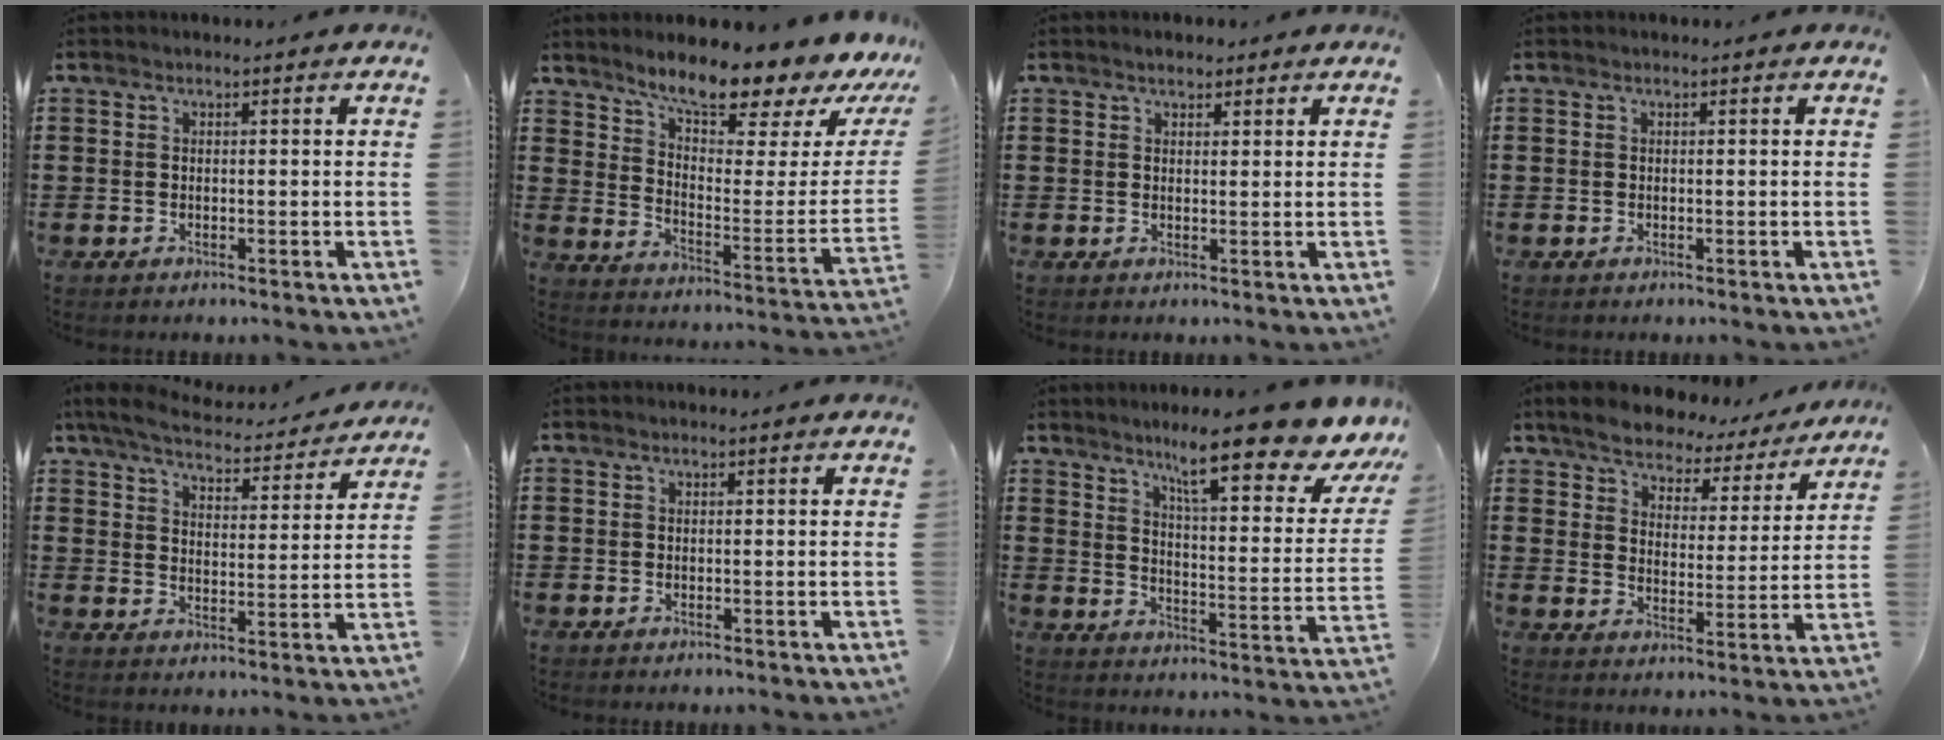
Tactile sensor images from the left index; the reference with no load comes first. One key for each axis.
{"total": 10.6, "fx": 9.2, "fy": 1.7, "fz": 5.1, "tx": -0.100, "ty": -0.076, "tz": 0.150}
{"total": 1.4, "fx": 1.3, "fy": 0.5, "fz": 0.4, "tx": -0.009, "ty": 0.006, "tz": 0.023}
{"total": 0.0}
{"total": 5.6, "fx": 5.3, "fy": 0.4, "fz": 1.7, "tx": -0.060, "ty": -0.037, "tz": 0.090}
{"total": 0.0}
{"total": 12.5, "fx": 9.2, "fy": 0.8, "fz": 8.4, "tx": -0.149, "ty": -0.051, "tz": 0.143}
{"total": 5.5, "fx": 5.3, "fy": 1.0, "fz": 0.6, "tx": -0.042, "ty": -0.034, "tz": 0.091}